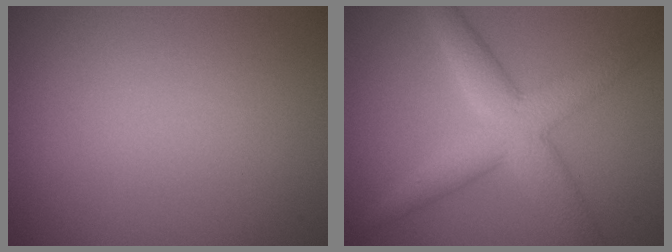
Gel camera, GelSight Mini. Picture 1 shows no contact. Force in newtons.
{"total": 5.4, "press": 5.4, "slide": 0.3}